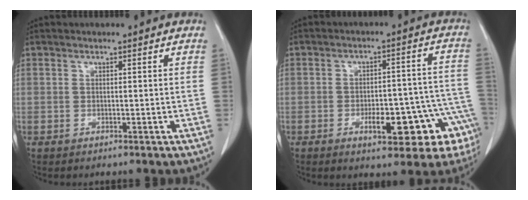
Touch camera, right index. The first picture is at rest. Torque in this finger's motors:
{"motor_torque": [0.41, -0.20, 0.27, 0.06]}